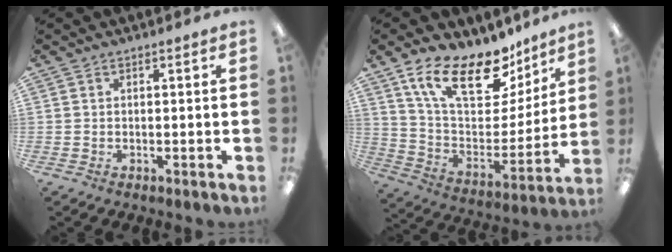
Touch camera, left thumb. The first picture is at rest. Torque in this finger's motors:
{"motor_torque": [0.41, 0.39, 1.35, -1.43, 0.11]}